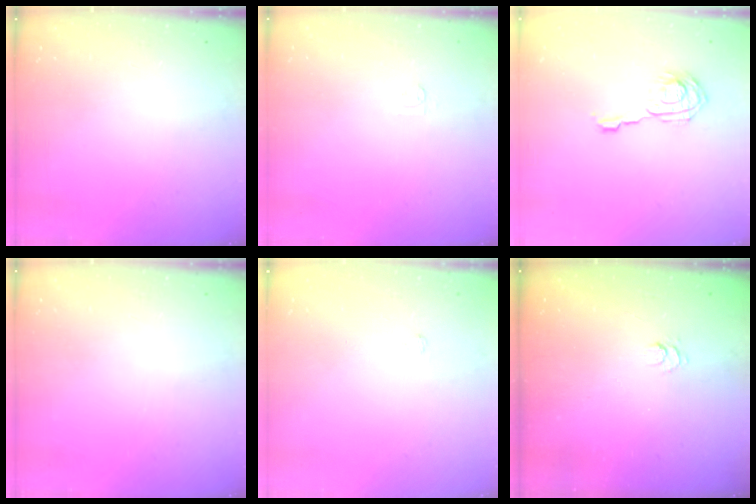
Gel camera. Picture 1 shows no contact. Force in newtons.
{"total": 3.1, "press": 3.0, "slide": 0.4}
{"total": 9.7, "press": 9.7, "slide": 0.5}
{"total": 0.0}
{"total": 1.7, "press": 1.2, "slide": 1.1}
{"total": 2.5, "press": 2.0, "slide": 1.4}